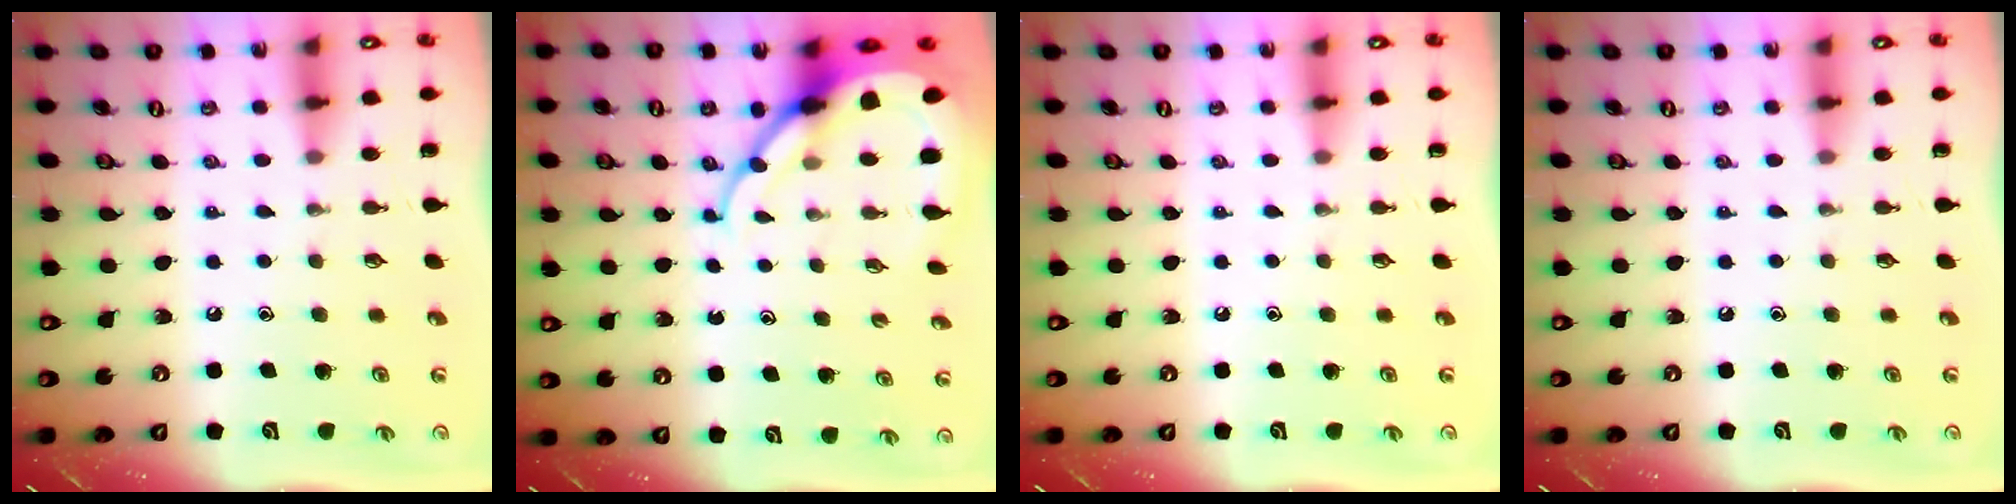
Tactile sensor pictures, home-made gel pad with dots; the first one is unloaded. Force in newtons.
{"total": 10.3, "press": 10.3, "slide": 0.9}
{"total": 0.0}
{"total": 0.0}